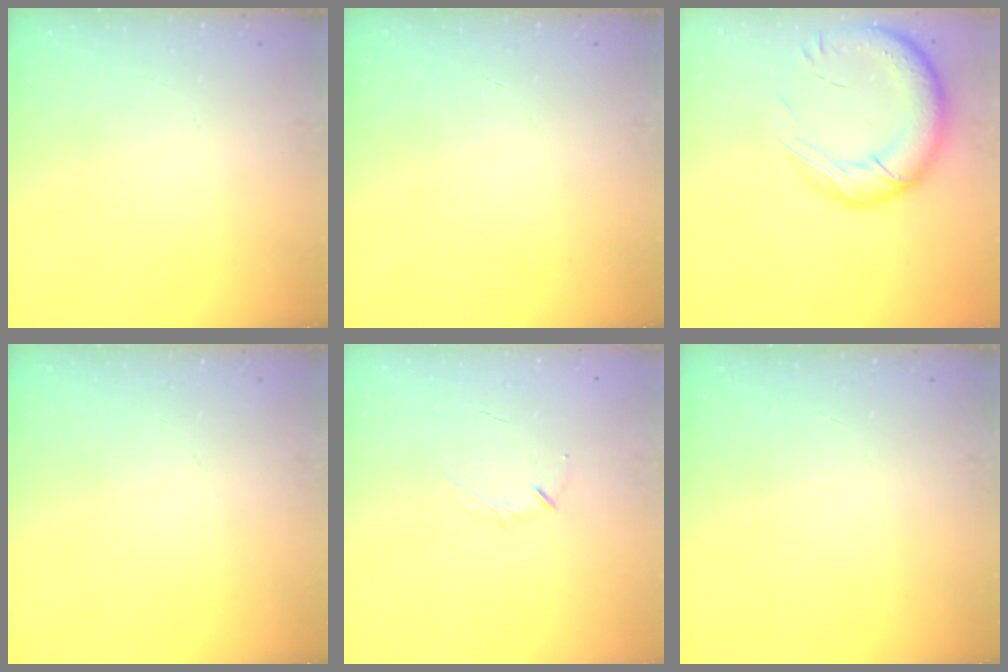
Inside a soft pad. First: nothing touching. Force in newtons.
{"total": 0.0}
{"total": 18.1, "press": 17.6, "slide": 4.2}
{"total": 0.0}
{"total": 2.1, "press": 2.1, "slide": 0.4}
{"total": 0.0}